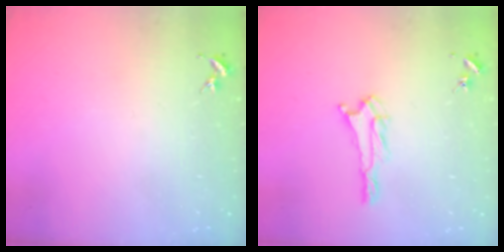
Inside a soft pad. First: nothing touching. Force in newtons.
{"total": 1.7, "press": 1.6, "slide": 0.2}